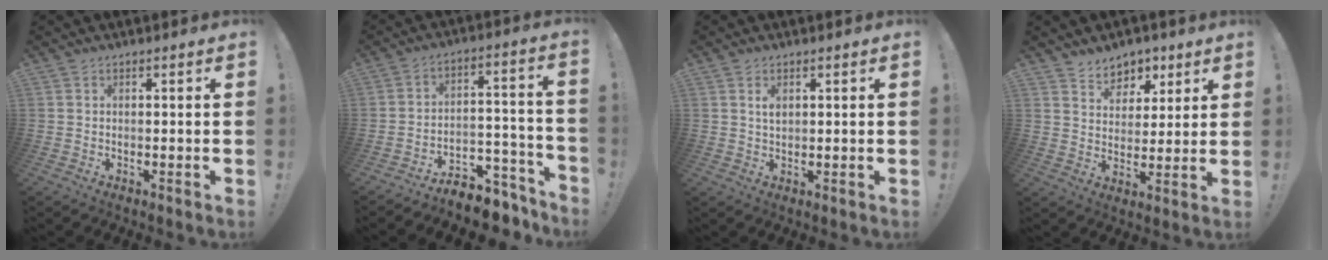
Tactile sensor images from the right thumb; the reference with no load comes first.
{"total": 9.0, "force": [-7.0, 4.5, 3.4], "torque": [-0.017, 0.038, -0.121]}
{"total": 2.4, "force": [1.0, 1.3, 1.8], "torque": [-0.022, -0.004, 0.015]}
{"total": 7.7, "force": [5.1, 5.7, 0.9], "torque": [-0.006, -0.041, 0.102]}